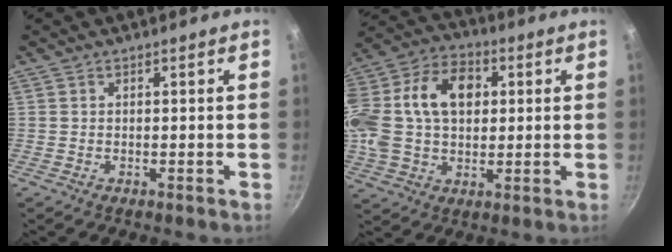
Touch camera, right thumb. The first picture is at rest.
{"total": 24.2, "force": [4.4, 16.8, 16.9], "torque": [-0.350, 0.038, 0.069]}